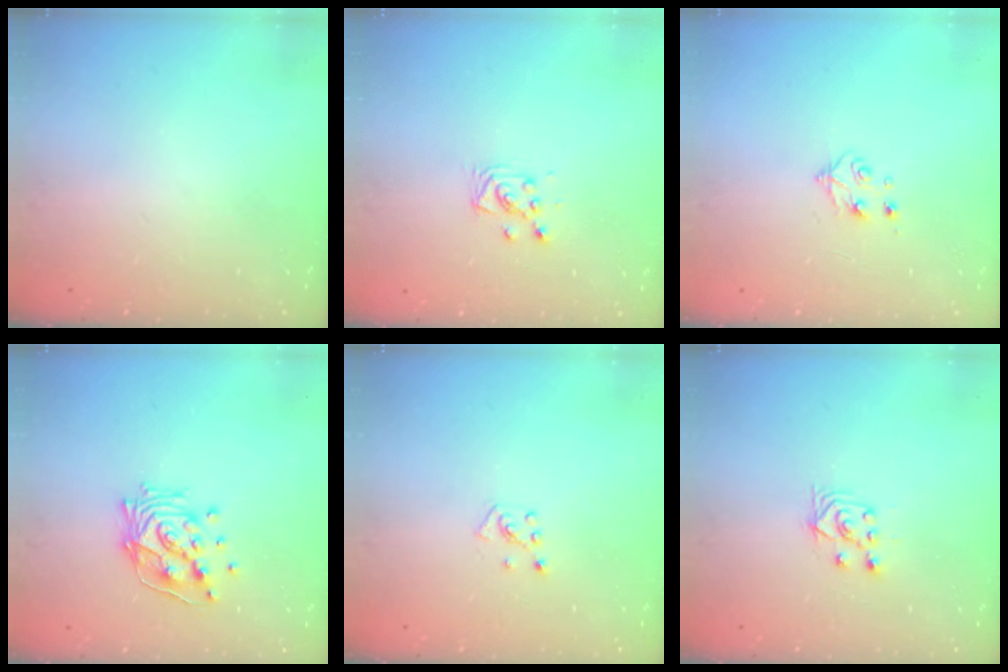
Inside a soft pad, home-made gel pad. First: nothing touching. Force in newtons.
{"total": 4.3, "press": 4.2, "slide": 0.5}
{"total": 4.2, "press": 4.1, "slide": 0.8}
{"total": 13.4, "press": 13.4, "slide": 1.6}
{"total": 3.6, "press": 3.6, "slide": 0.4}
{"total": 3.4, "press": 3.2, "slide": 0.9}